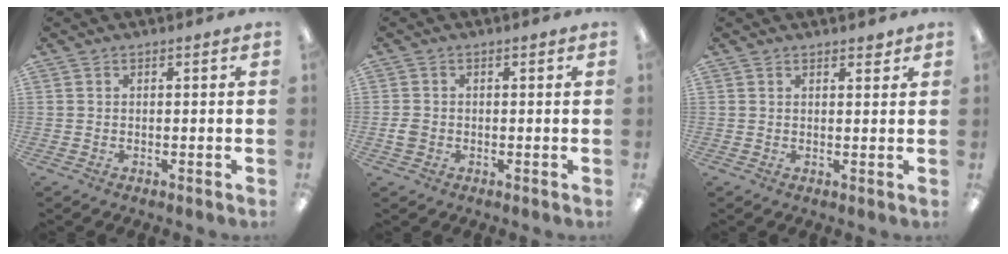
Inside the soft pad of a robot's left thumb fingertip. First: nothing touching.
{"total": 2.2, "force": [-0.4, 1.9, 1.1], "torque": [-0.019, 0.005, -0.007]}
{"total": 1.8, "force": [1.5, 0.6, 0.7], "torque": [0.002, -0.007, 0.024]}